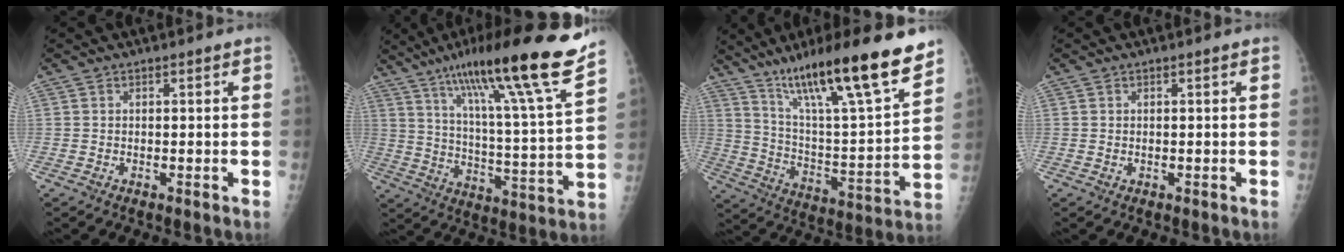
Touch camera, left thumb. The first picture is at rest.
{"total": 23.7, "force": [16.6, 1.3, 16.8], "torque": [-0.250, -0.067, 0.261]}
{"total": 24.1, "force": [16.9, 3.1, 16.9], "torque": [-0.255, -0.067, 0.288]}
{"total": 0.0}